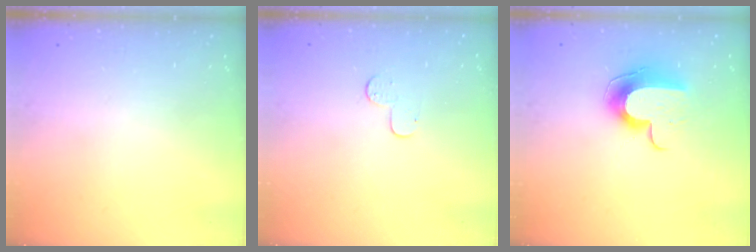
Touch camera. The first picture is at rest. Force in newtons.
{"total": 4.3, "press": 4.3, "slide": 0.4}
{"total": 11.5, "press": 11.4, "slide": 0.9}